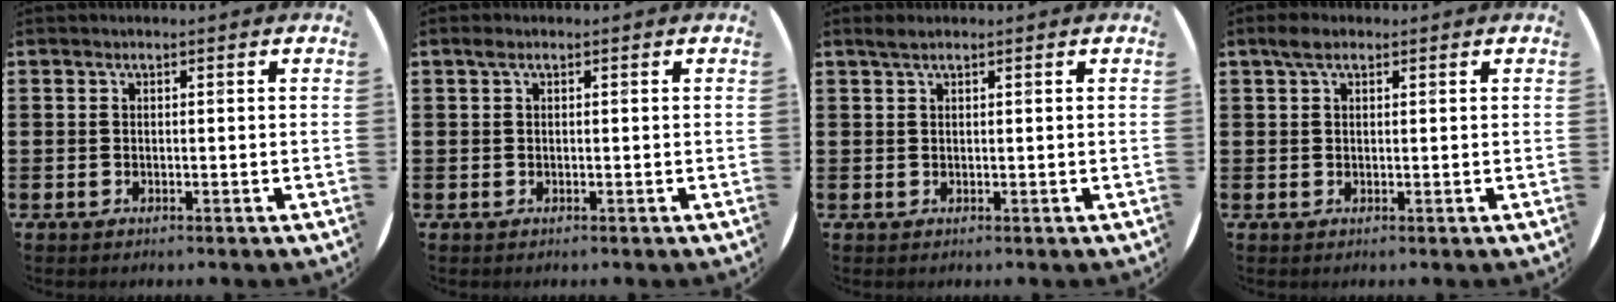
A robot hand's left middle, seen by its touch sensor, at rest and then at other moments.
{"total": 0.5, "force": [0.3, 0.3, 0.3], "torque": [-0.008, 0.002, 0.005]}
{"total": 1.0, "force": [0.8, 0.1, 0.6], "torque": [-0.011, 0.003, 0.015]}
{"total": 2.2, "force": [1.4, 1.0, 1.4], "torque": [-0.022, 0.004, 0.023]}